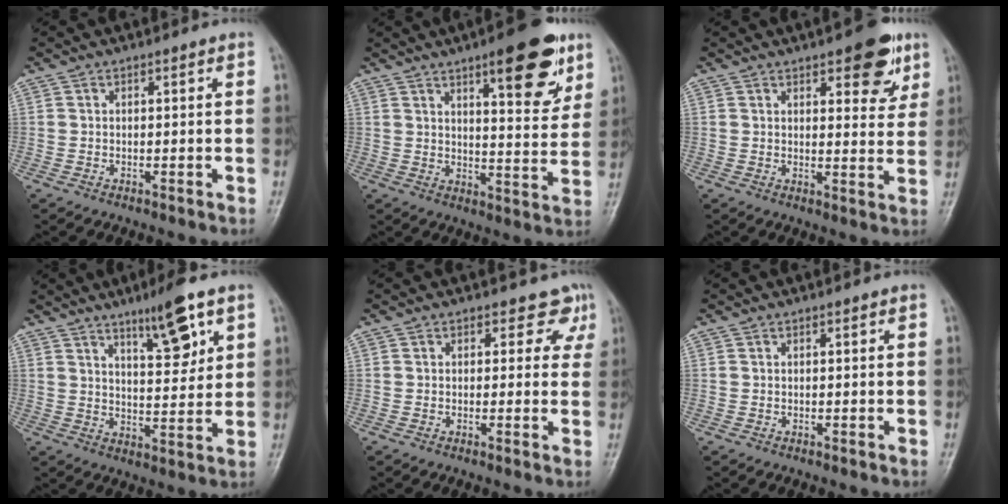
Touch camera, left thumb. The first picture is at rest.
{"total": 14.1, "force": [8.1, 4.2, 10.8], "torque": [-0.115, -0.042, 0.111]}
{"total": 9.1, "force": [5.2, 3.7, 6.5], "torque": [-0.054, -0.023, 0.063]}
{"total": 9.8, "force": [5.6, 2.4, 7.7], "torque": [-0.109, -0.034, 0.091]}
{"total": 3.5, "force": [2.0, 2.7, 1.1], "torque": [0.024, -0.007, 0.009]}
{"total": 0.0}